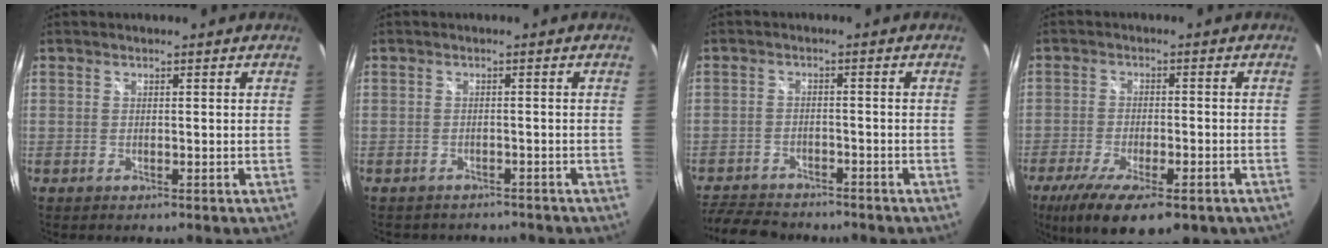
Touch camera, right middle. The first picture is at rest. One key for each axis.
{"total": 4.7, "fx": -4.1, "fy": 2.0, "fz": 1.1, "tx": -0.023, "ty": -0.013, "tz": -0.054}
{"total": 10.8, "fx": -9.4, "fy": 3.9, "fz": 3.5, "tx": -0.102, "ty": -0.009, "tz": -0.152}
{"total": 16.5, "fx": -10.7, "fy": 5.7, "fz": 11.2, "tx": -0.221, "ty": -0.057, "tz": -0.162}